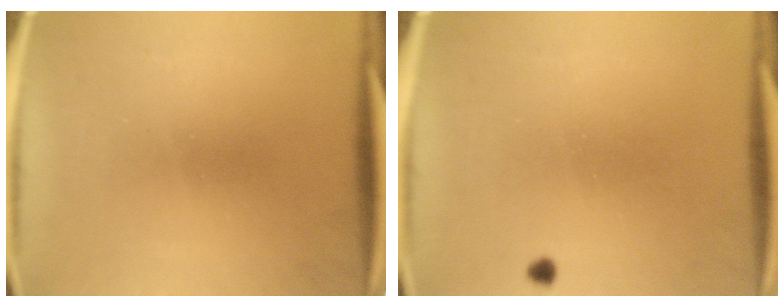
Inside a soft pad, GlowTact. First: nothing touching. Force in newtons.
{"total": 0.7}